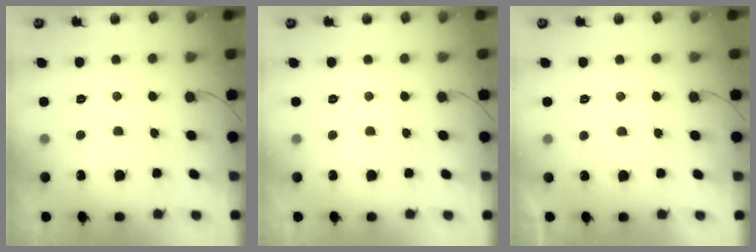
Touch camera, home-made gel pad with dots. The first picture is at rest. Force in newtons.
{"total": 0.0}
{"total": 1.4, "press": 1.1, "slide": 0.8}